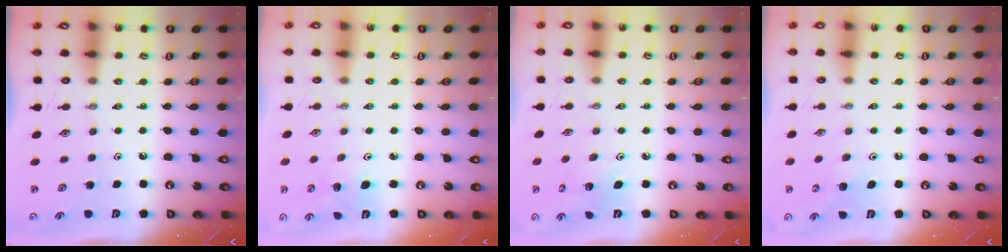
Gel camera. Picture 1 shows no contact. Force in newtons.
{"total": 4.3, "press": 4.1, "slide": 1.2}
{"total": 2.9, "press": 2.9, "slide": 0.2}
{"total": 6.9, "press": 6.8, "slide": 0.8}